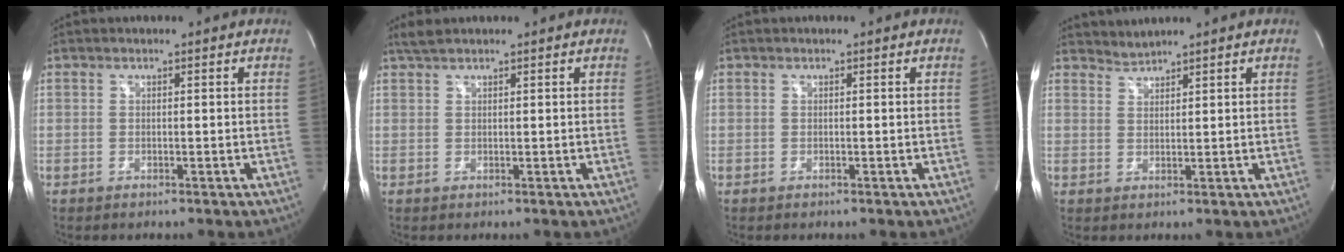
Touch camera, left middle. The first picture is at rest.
{"total": 1.8, "force": [1.6, 0.1, 0.7], "torque": [-0.022, 0.014, 0.036]}
{"total": 0.0}
{"total": 1.9, "force": [1.7, -0.5, -0.6], "torque": [0.002, -0.001, 0.041]}